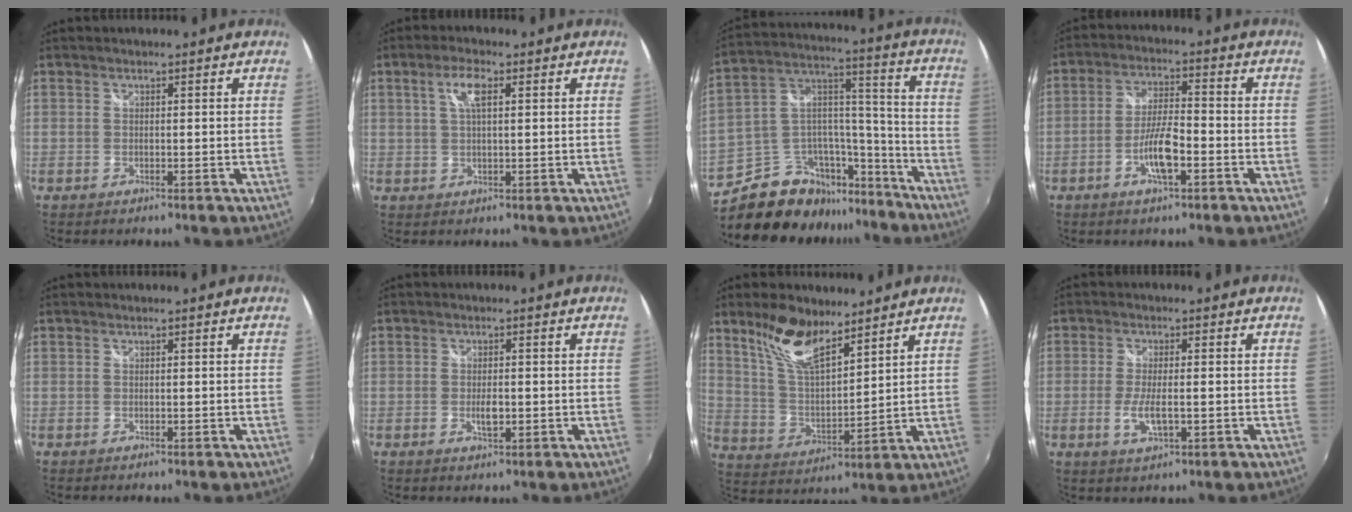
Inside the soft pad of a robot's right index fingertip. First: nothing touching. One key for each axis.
{"total": 4.3, "fx": 1.5, "fy": 1.4, "fz": 3.8, "tx": -0.072, "ty": 0.006, "tz": 0.028}
{"total": 15.5, "fx": -12.6, "fy": 8.1, "fz": 4.3, "tx": -0.081, "ty": 0.073, "tz": -0.202}
{"total": 7.4, "fx": -3.2, "fy": 1.9, "fz": 6.4, "tx": -0.129, "ty": 0.002, "tz": -0.057}
{"total": 0.0}
{"total": 2.8, "fx": -0.6, "fy": 1.2, "fz": 2.4, "tx": -0.040, "ty": -0.005, "tz": -0.009}
{"total": 12.0, "fx": 8.8, "fy": 4.0, "fz": 7.2, "tx": -0.141, "ty": 0.010, "tz": 0.176}
{"total": 5.4, "fx": -1.4, "fy": 1.5, "fz": 5.0, "tx": -0.101, "ty": -0.011, "tz": -0.025}